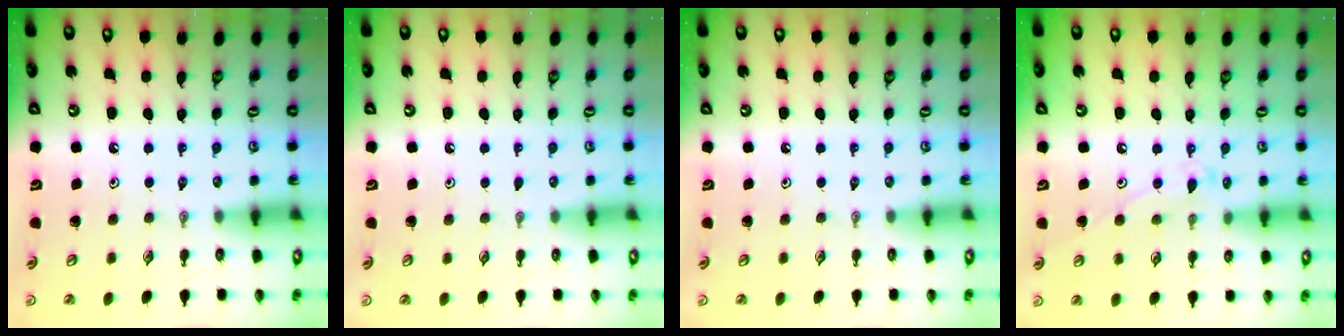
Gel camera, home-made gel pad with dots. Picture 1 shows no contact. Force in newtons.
{"total": 2.8, "press": 2.8, "slide": 0.3}
{"total": 0.0}
{"total": 9.2, "press": 9.2, "slide": 0.6}